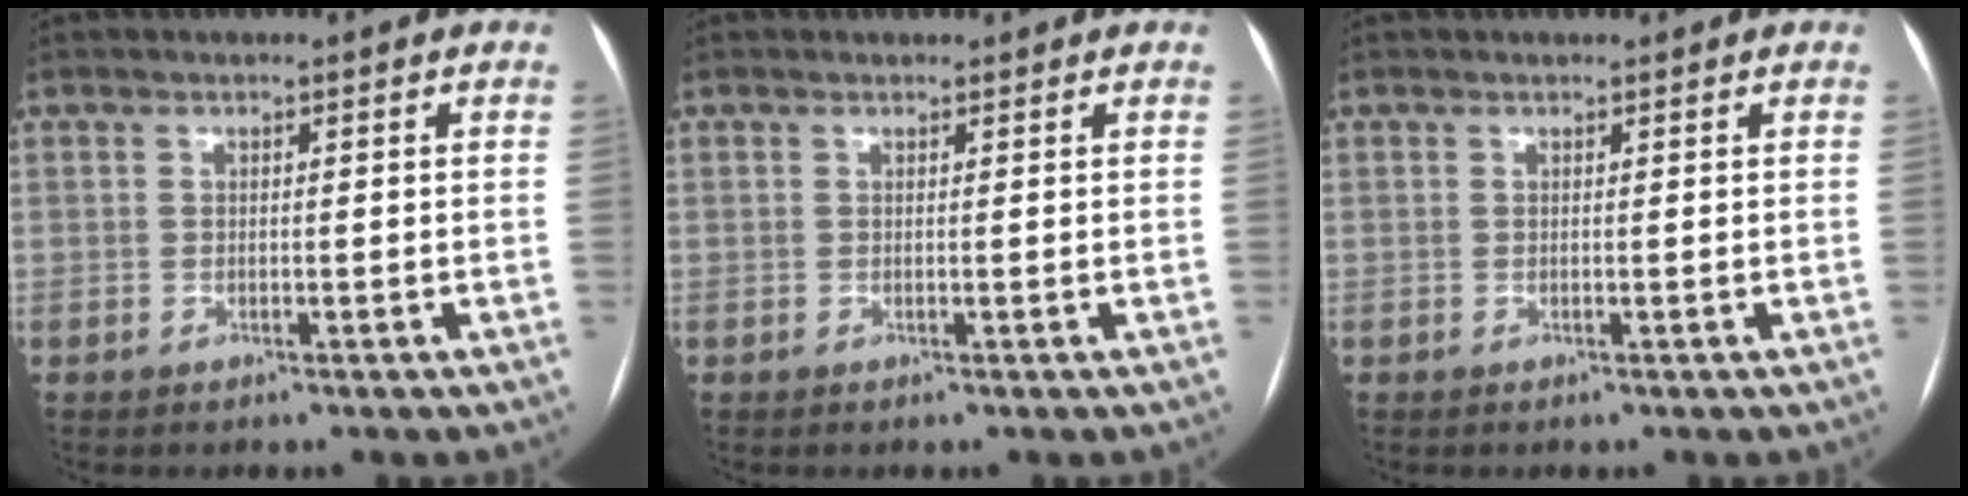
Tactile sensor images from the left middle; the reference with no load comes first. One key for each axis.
{"total": 0.8, "fx": 0.7, "fy": 0.3, "fz": 0.0, "tx": -0.004, "ty": 0.008, "tz": 0.010}
{"total": 0.7, "fx": 0.7, "fy": 0.2, "fz": 0.1, "tx": -0.007, "ty": 0.011, "tz": 0.013}